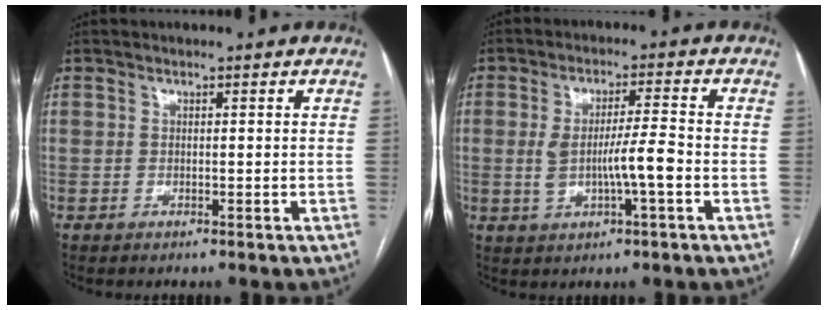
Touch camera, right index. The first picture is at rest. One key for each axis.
{"total": 6.8, "fx": -1.1, "fy": 0.8, "fz": 6.7, "tx": -0.125, "ty": 0.006, "tz": -0.017}